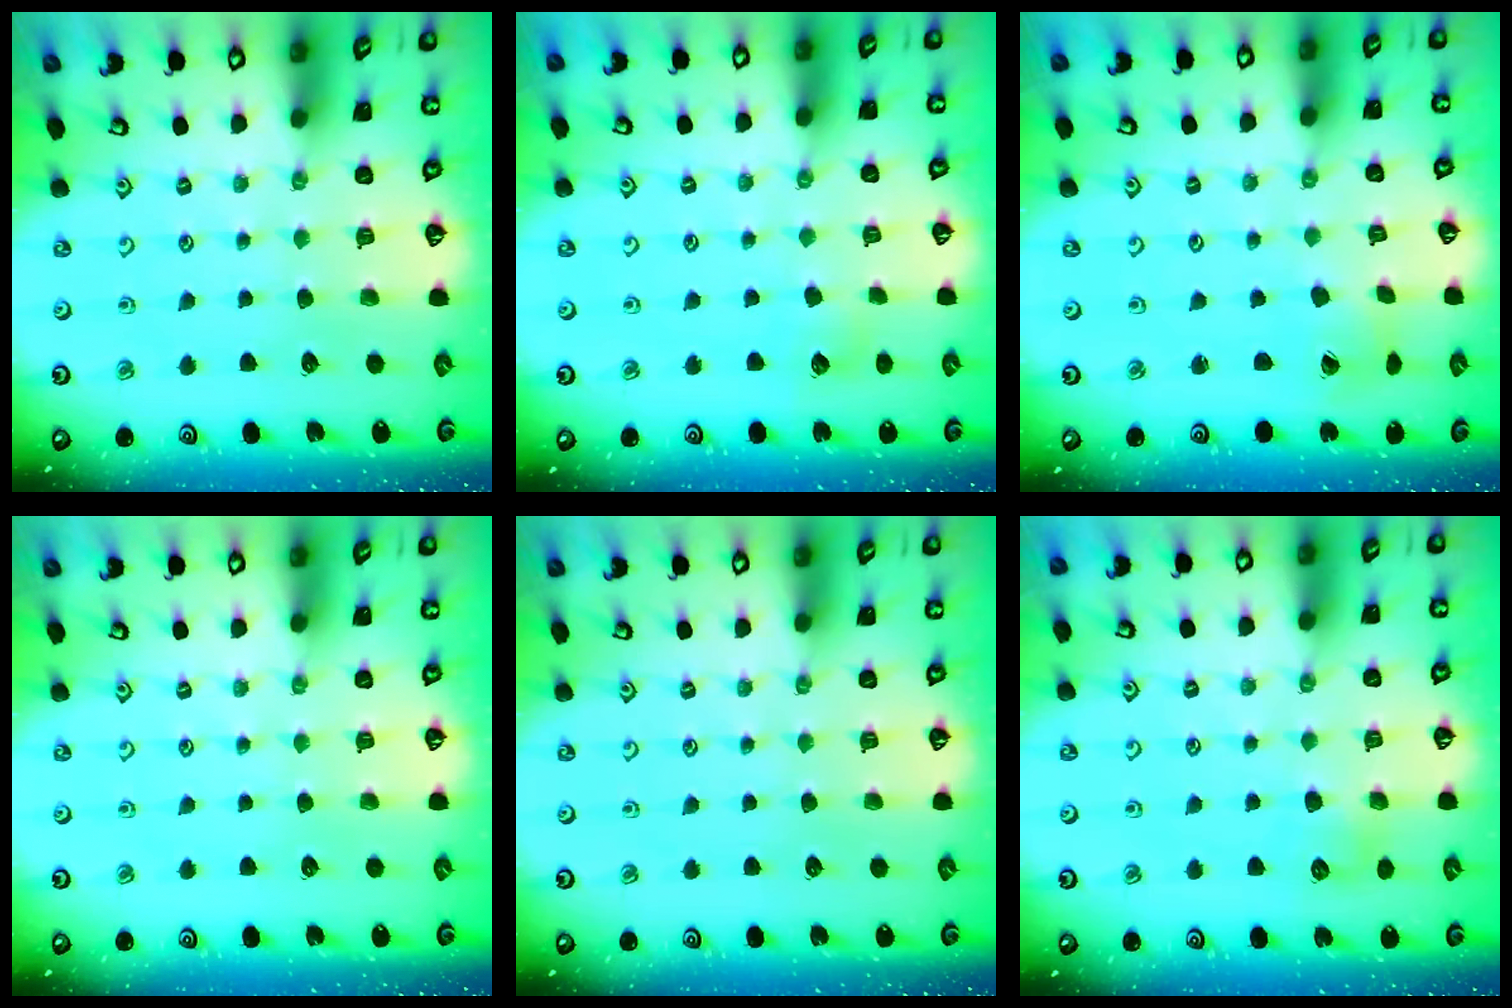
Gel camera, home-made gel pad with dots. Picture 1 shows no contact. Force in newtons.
{"total": 4.8, "press": 4.8, "slide": 0.4}
{"total": 2.4, "press": 2.4, "slide": 0.4}
{"total": 0.0}
{"total": 0.0}
{"total": 5.6, "press": 5.6, "slide": 0.5}